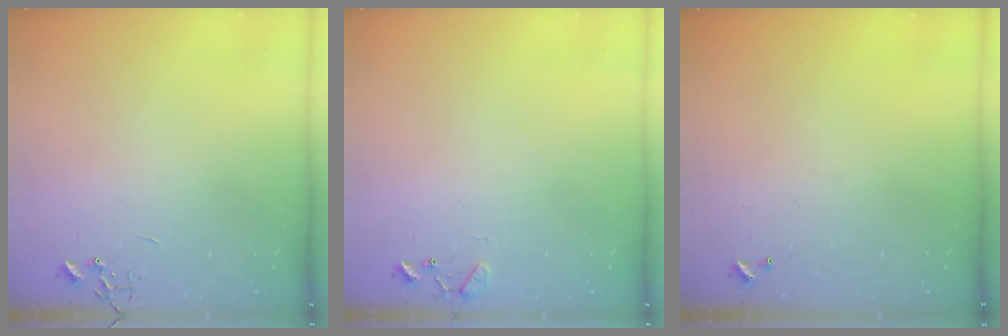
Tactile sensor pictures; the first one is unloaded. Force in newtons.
{"total": 8.4, "press": 8.4, "slide": 0.7}
{"total": 0.0}